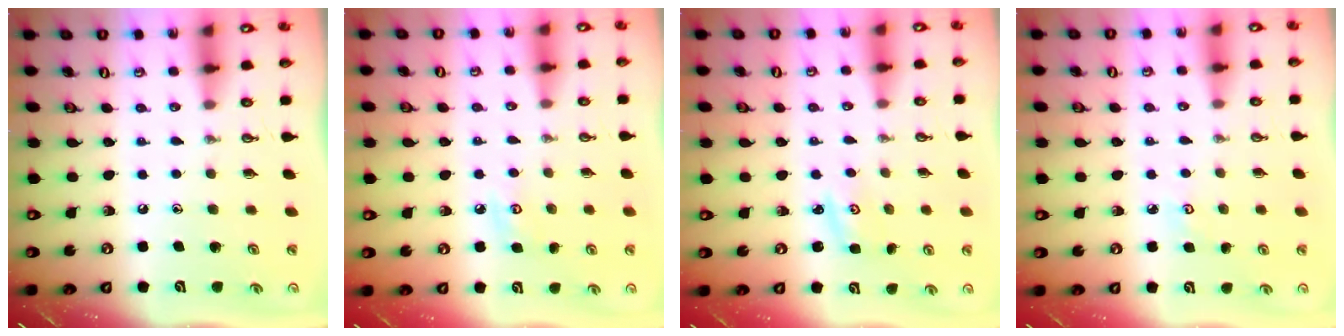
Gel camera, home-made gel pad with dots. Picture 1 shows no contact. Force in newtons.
{"total": 5.5, "press": 5.5, "slide": 0.6}
{"total": 2.8, "press": 2.8, "slide": 0.3}
{"total": 2.8, "press": 2.8, "slide": 0.3}